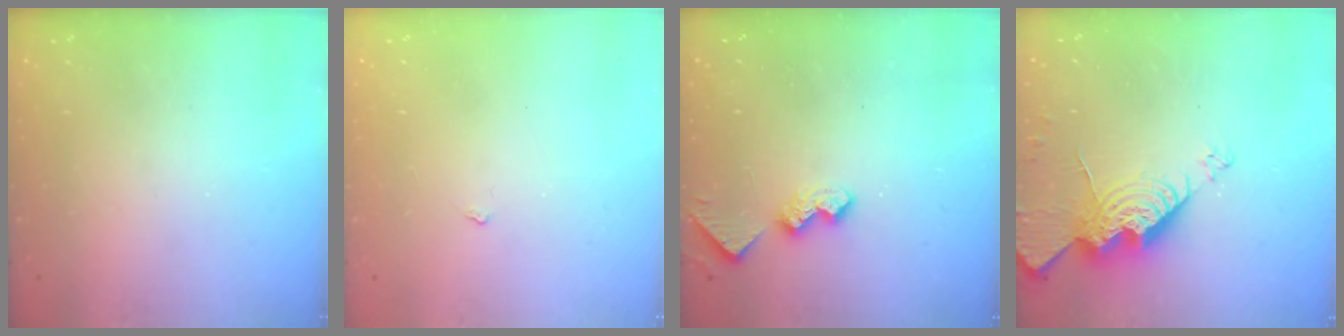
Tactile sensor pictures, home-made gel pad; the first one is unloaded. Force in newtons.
{"total": 2.4, "press": 2.3, "slide": 0.4}
{"total": 7.9, "press": 7.9, "slide": 0.4}
{"total": 15.8, "press": 15.8, "slide": 1.4}